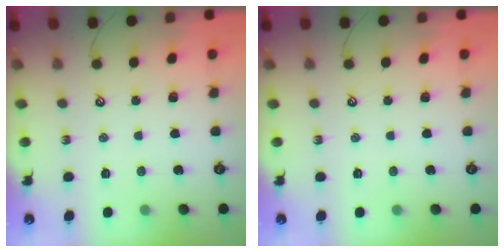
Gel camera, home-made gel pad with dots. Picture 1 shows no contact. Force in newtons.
{"total": 0.0}